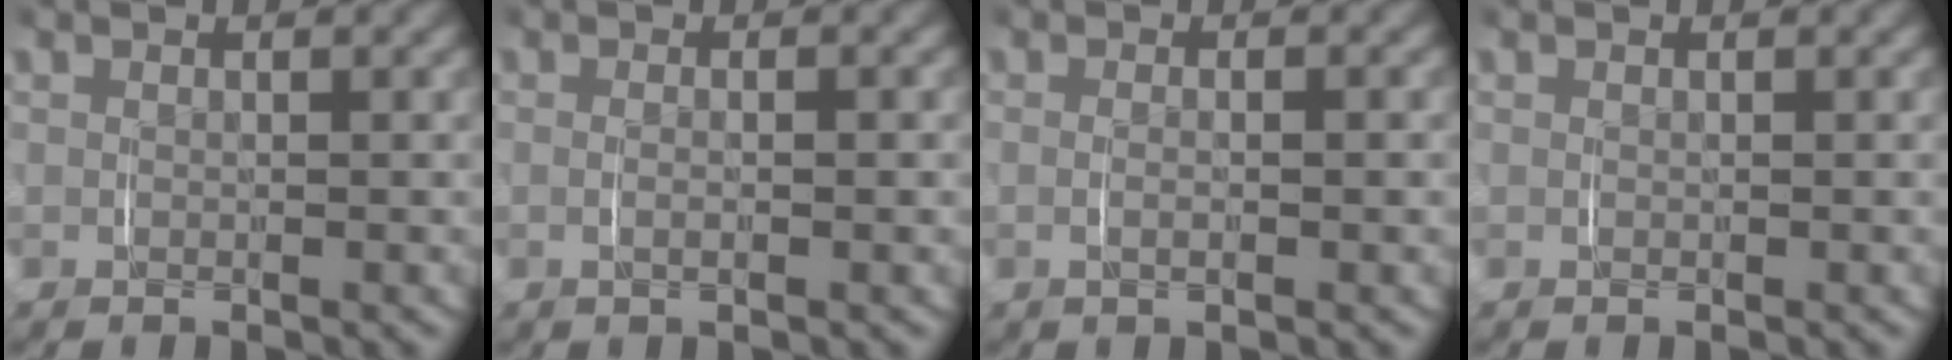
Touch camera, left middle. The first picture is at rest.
{"total": 1.1, "force": [-0.2, 0.0, 1.1], "torque": [-0.023, -0.002, -0.001]}
{"total": 1.2, "force": [-0.2, 0.1, 1.2], "torque": [-0.024, -0.003, -0.002]}
{"total": 0.0}